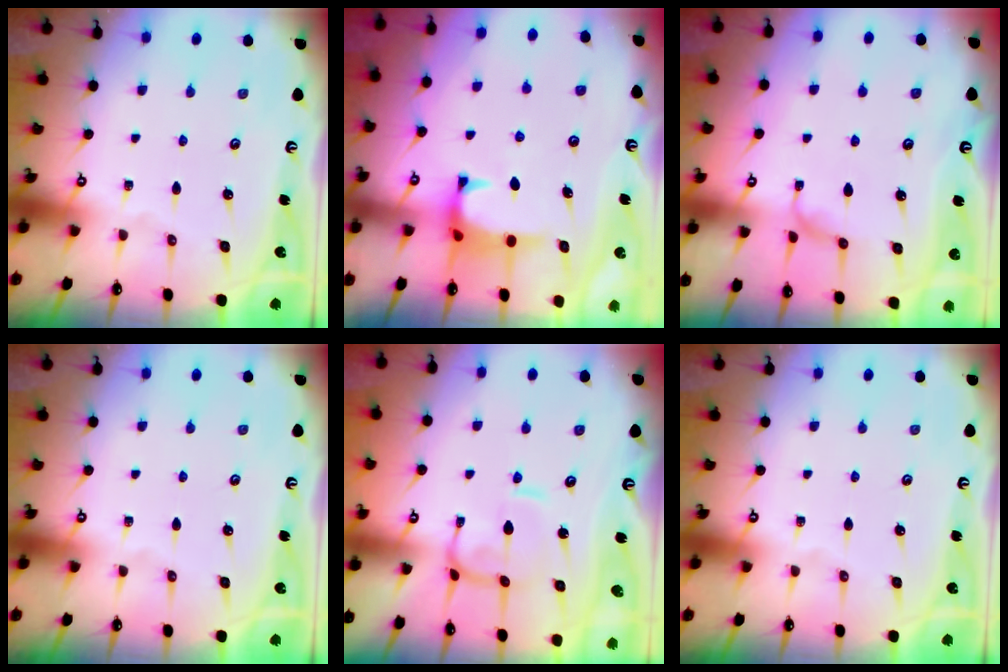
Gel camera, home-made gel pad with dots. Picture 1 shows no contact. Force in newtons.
{"total": 0.9, "press": 0.4, "slide": 0.8}
{"total": 1.1, "press": 1.0, "slide": 0.5}
{"total": 0.0}
{"total": 2.6, "press": 2.5, "slide": 0.6}
{"total": 0.0}